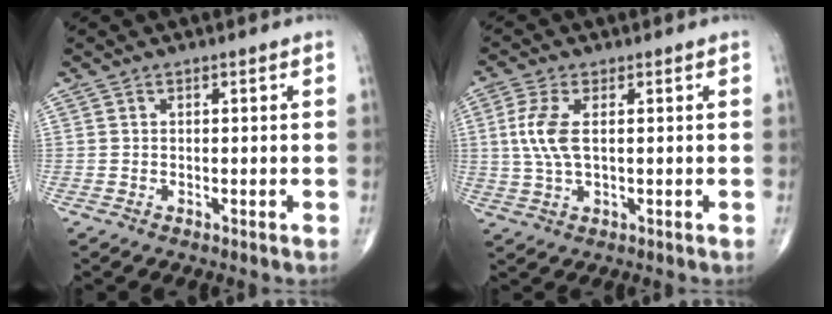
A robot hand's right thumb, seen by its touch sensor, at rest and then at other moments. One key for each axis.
{"total": 6.5, "fx": 1.0, "fy": 2.8, "fz": 5.8, "tx": -0.146, "ty": 0.004, "tz": 0.022}